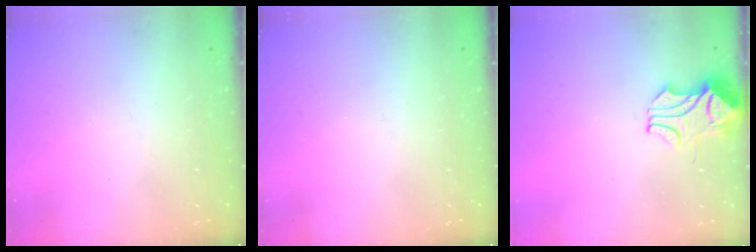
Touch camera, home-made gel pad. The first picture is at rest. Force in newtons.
{"total": 0.0}
{"total": 2.5, "press": 2.4, "slide": 0.8}